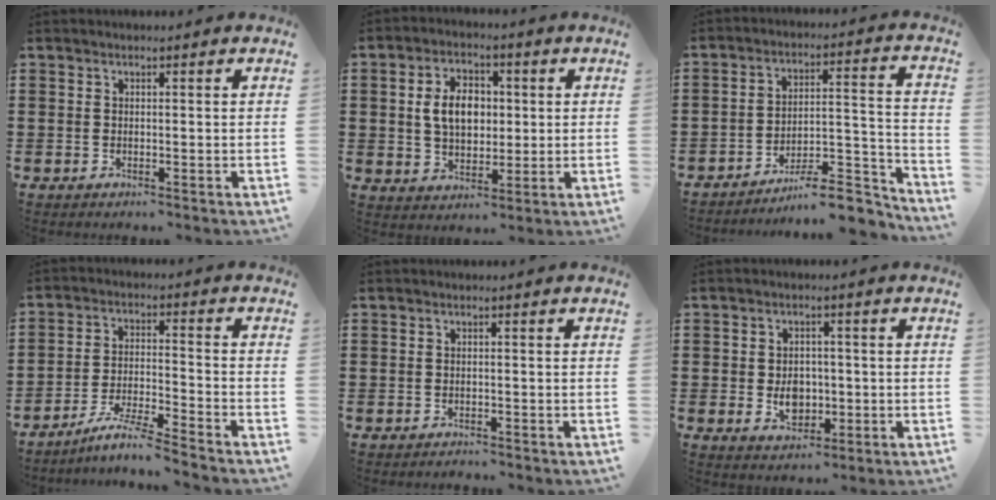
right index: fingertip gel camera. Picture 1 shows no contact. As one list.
[{"total": 7.0, "force": [0.8, 4.7, 5.0], "torque": [-0.107, 0.006, 0.003]}, {"total": 9.5, "force": [-8.2, 2.0, 4.3], "torque": [-0.052, 0.025, -0.152]}, {"total": 6.3, "force": [-5.6, -0.6, 2.7], "torque": [-0.057, -0.013, -0.109]}, {"total": 0.6, "force": [-0.6, 0.2, -0.1], "torque": [0.000, 0.003, -0.014]}, {"total": 4.6, "force": [-0.6, 3.5, 2.9], "torque": [-0.045, 0.001, -0.017]}]